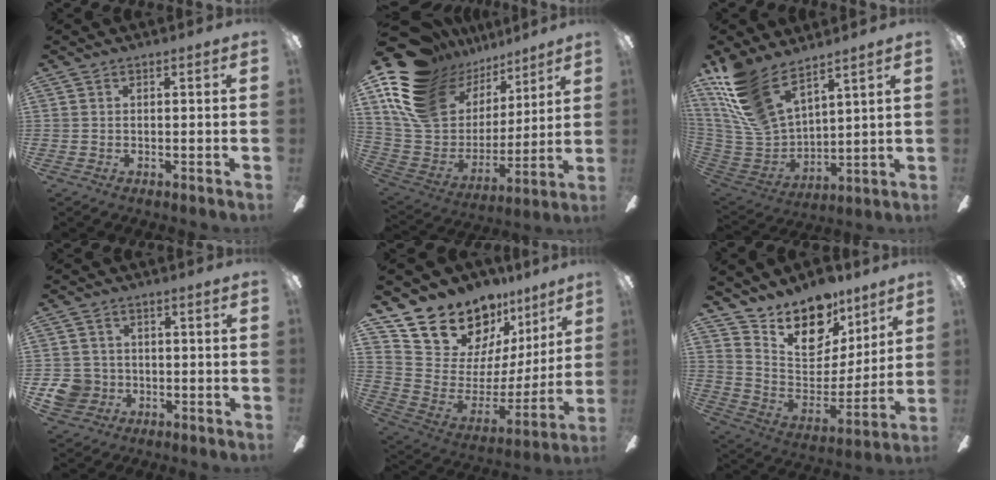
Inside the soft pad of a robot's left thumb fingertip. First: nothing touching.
{"total": 21.1, "force": [12.0, 13.8, 10.6], "torque": [-0.223, -0.061, 0.233]}
{"total": 16.9, "force": [12.3, 7.1, 9.2], "torque": [-0.242, -0.068, 0.229]}
{"total": 7.0, "force": [-1.2, 6.6, 2.1], "torque": [-0.048, 0.011, -0.018]}
{"total": 16.5, "force": [14.5, 7.1, 3.5], "torque": [-0.079, -0.136, 0.271]}
{"total": 15.0, "force": [11.0, 8.7, 5.2], "torque": [-0.091, -0.083, 0.204]}